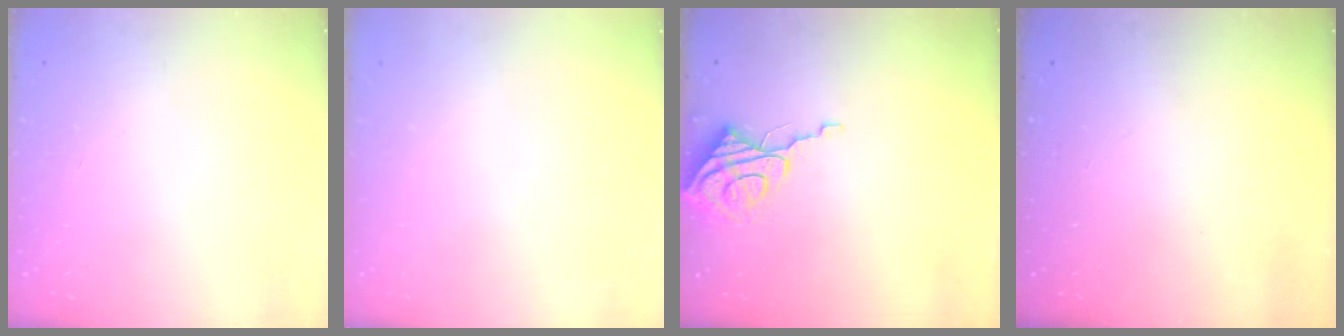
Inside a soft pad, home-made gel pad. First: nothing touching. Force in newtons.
{"total": 0.0}
{"total": 8.5, "press": 8.4, "slide": 0.6}
{"total": 0.0}